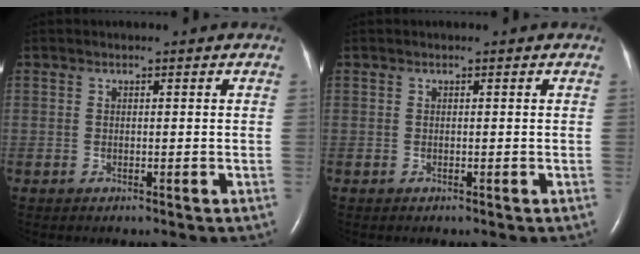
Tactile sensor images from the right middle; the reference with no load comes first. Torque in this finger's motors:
{"motor_torque": [-0.01, -0.19, 0.08, 0.00]}